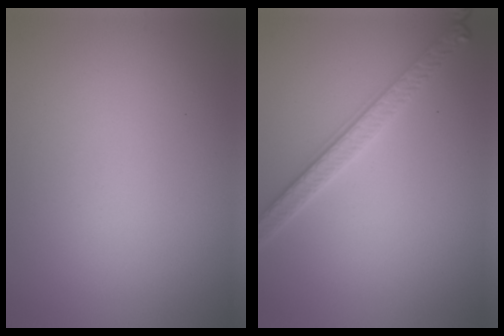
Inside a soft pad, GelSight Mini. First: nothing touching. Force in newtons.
{"total": 3.0, "press": 2.9, "slide": 0.7}